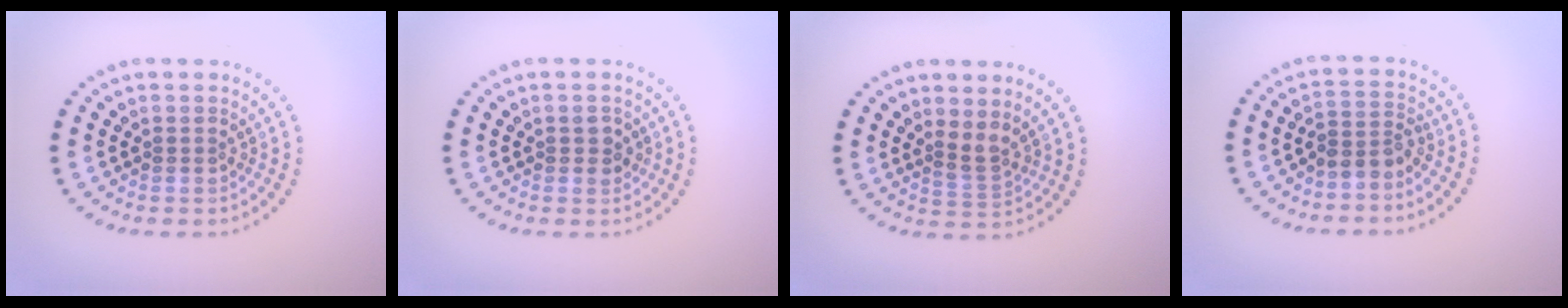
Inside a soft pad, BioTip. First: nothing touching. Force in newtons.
{"total": 1.4, "press": 1.4, "slide": 0.3}
{"total": 1.9, "press": 1.2, "slide": 1.5}
{"total": 2.3, "press": 1.7, "slide": 1.5}